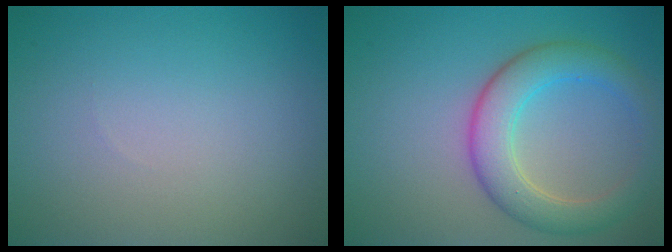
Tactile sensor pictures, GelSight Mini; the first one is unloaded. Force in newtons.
{"total": 5.0, "press": 5.0, "slide": 0.3}